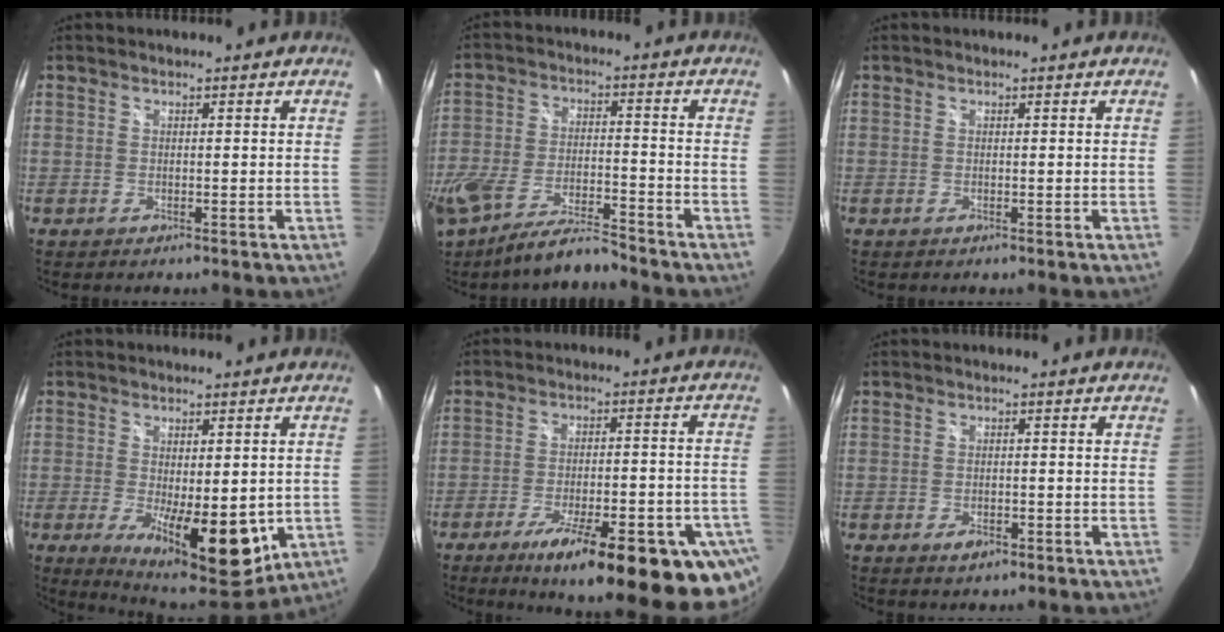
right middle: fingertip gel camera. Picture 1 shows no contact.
{"total": 11.8, "force": [-9.6, 3.0, 6.3], "torque": [-0.143, -0.012, -0.174]}
{"total": 0.0}
{"total": 14.3, "force": [-4.1, 5.7, 12.4], "torque": [-0.192, -0.042, -0.045]}
{"total": 24.6, "force": [-15.9, 5.4, 17.9], "torque": [-0.260, -0.048, -0.214]}
{"total": 2.2, "force": [-1.2, 1.2, 1.3], "torque": [-0.023, -0.004, -0.020]}